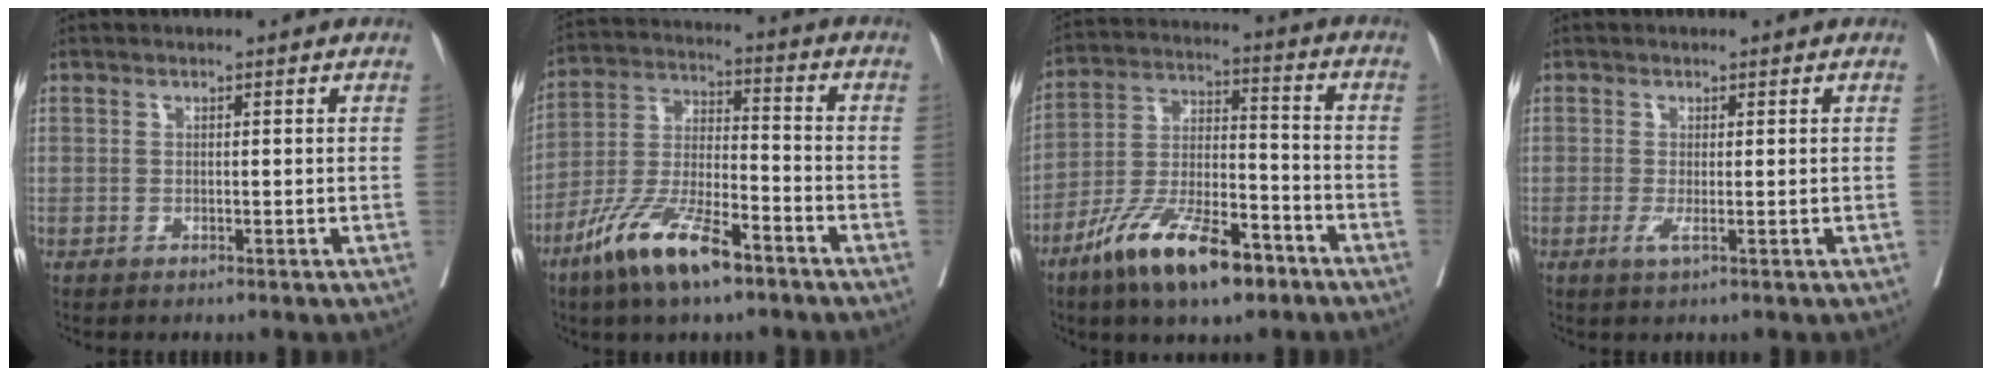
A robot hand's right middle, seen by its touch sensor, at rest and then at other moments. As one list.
[{"total": 13.1, "force": [-8.4, 3.2, 9.6], "torque": [-0.197, -0.013, -0.159]}, {"total": 14.7, "force": [-9.4, 4.4, 10.5], "torque": [-0.197, -0.008, -0.168]}, {"total": 1.5, "force": [-0.5, 0.0, 1.4], "torque": [-0.028, -0.006, -0.008]}]